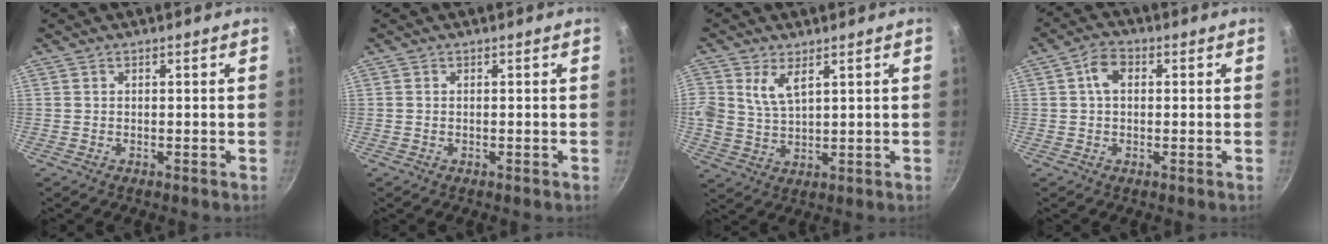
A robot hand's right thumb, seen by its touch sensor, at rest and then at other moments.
{"total": 0.0}
{"total": 5.9, "force": [2.8, 3.2, 4.0], "torque": [-0.077, -0.016, 0.056]}
{"total": 4.6, "force": [0.8, 3.2, 3.2], "torque": [-0.049, 0.011, 0.007]}